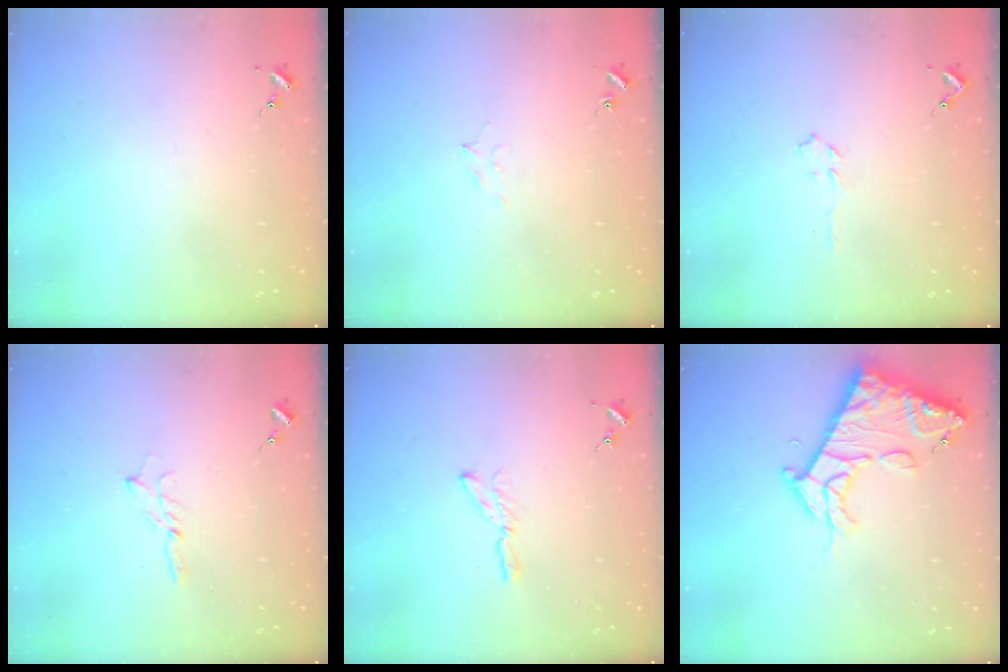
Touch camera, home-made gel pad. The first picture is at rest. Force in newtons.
{"total": 5.3, "press": 5.1, "slide": 1.0}
{"total": 3.5, "press": 3.4, "slide": 0.5}
{"total": 2.5, "press": 2.5, "slide": 0.2}
{"total": 3.9, "press": 3.8, "slide": 0.4}
{"total": 15.7, "press": 15.6, "slide": 1.7}